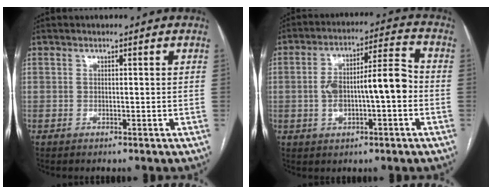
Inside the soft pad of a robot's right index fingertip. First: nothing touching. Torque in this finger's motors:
{"motor_torque": [0.40, -0.04, 0.59, 0.09]}